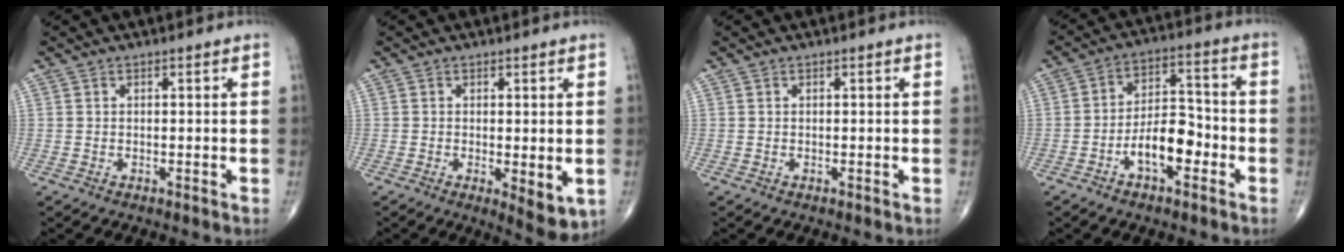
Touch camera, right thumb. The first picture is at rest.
{"total": 5.6, "force": [-1.0, 2.1, 5.1], "torque": [-0.071, -0.018, -0.011]}
{"total": 0.0}
{"total": 9.7, "force": [-3.9, 4.9, 7.4], "torque": [-0.109, 0.039, -0.071]}